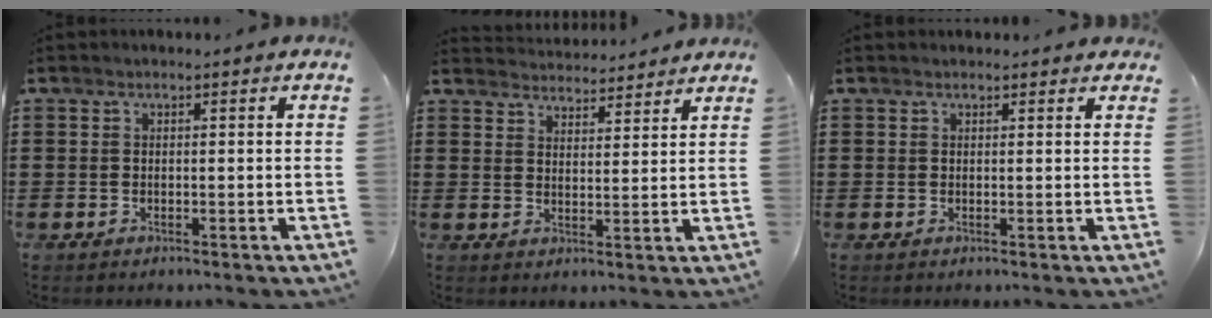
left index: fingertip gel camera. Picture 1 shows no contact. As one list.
[{"total": 3.7, "force": [3.6, 0.3, -0.1], "torque": [-0.010, -0.016, 0.066]}, {"total": 0.8, "force": [0.7, 0.4, 0.1], "torque": [-0.003, 0.003, 0.015]}]